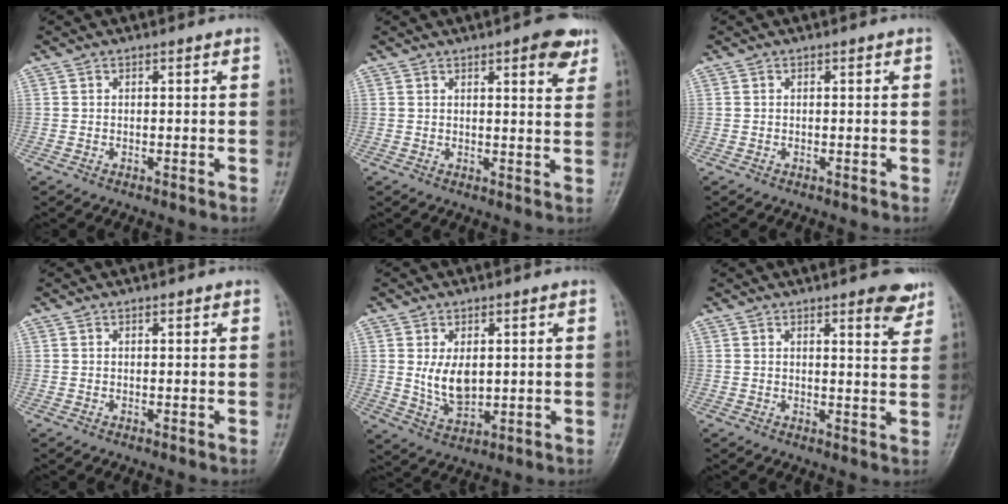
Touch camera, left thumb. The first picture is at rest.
{"total": 6.2, "force": [3.5, 1.8, 4.8], "torque": [-0.045, -0.014, 0.039]}
{"total": 0.0}
{"total": 0.6, "force": [0.4, 0.2, 0.3], "torque": [-0.007, -0.003, 0.006]}
{"total": 6.6, "force": [1.1, 4.0, 5.2], "torque": [-0.078, -0.015, 0.032]}
{"total": 6.0, "force": [4.0, 1.5, 4.2], "torque": [-0.035, -0.022, 0.046]}